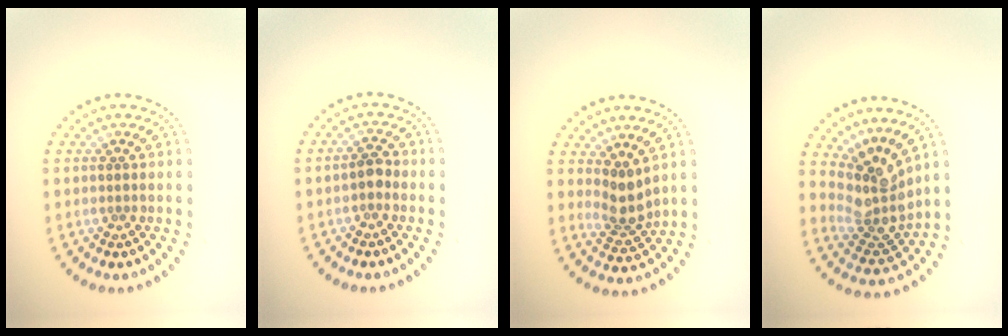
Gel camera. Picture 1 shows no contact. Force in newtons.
{"total": 1.3, "press": 1.2, "slide": 0.3}
{"total": 2.6, "press": 2.0, "slide": 1.7}
{"total": 4.4, "press": 3.2, "slide": 3.0}